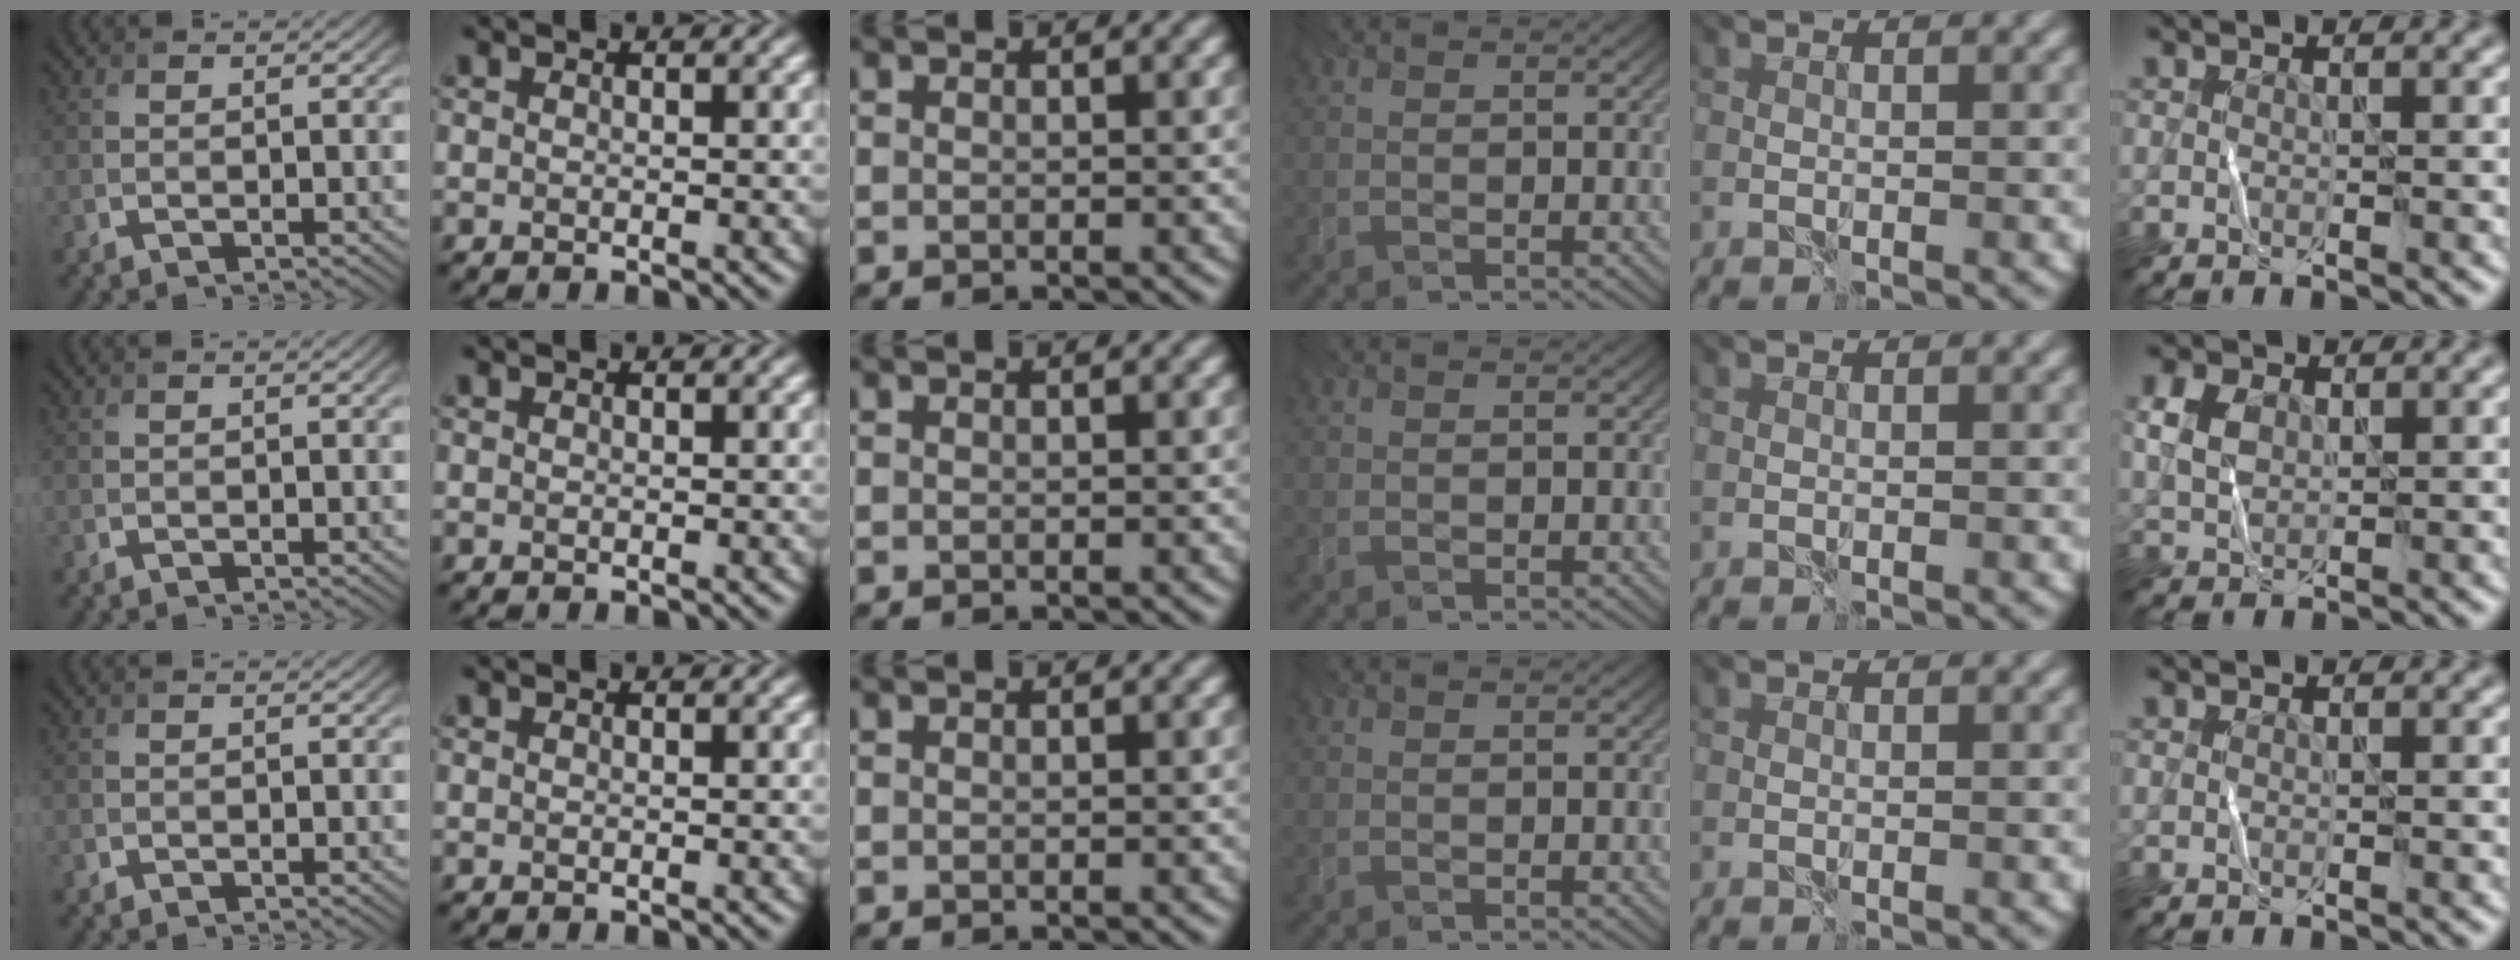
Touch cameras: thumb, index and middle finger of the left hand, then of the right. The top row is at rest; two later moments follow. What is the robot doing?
{"motion": "fold", "object": "bandana"}